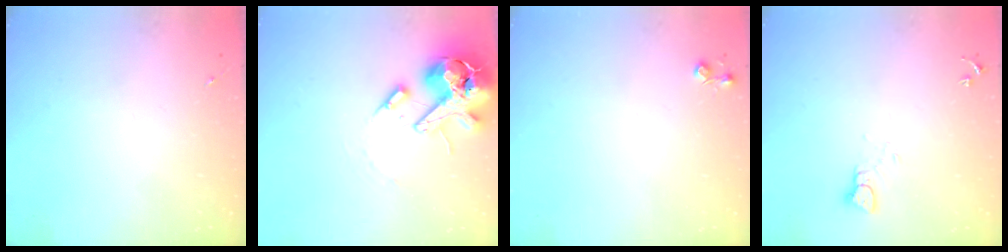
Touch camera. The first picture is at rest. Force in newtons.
{"total": 16.2, "press": 16.0, "slide": 2.7}
{"total": 4.4, "press": 4.4, "slide": 0.7}
{"total": 3.1, "press": 3.1, "slide": 0.2}